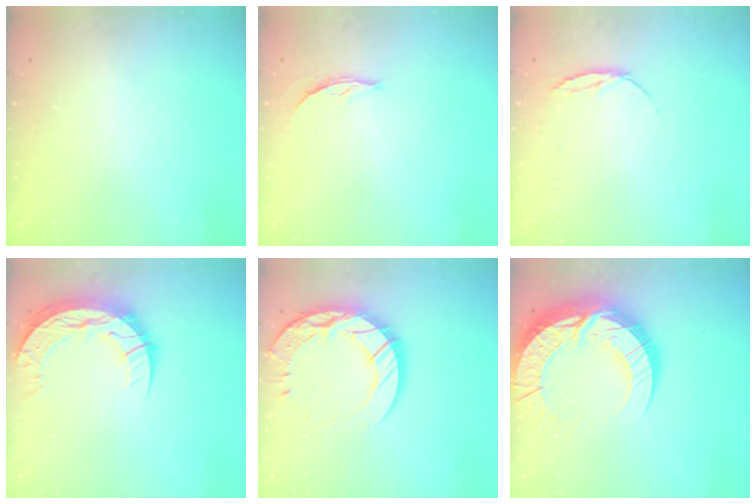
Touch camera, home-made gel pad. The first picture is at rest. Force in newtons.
{"total": 3.5, "press": 3.5, "slide": 0.4}
{"total": 6.6, "press": 6.5, "slide": 0.7}
{"total": 12.6, "press": 12.6, "slide": 0.9}
{"total": 16.1, "press": 16.0, "slide": 1.2}
{"total": 22.5, "press": 22.4, "slide": 1.8}